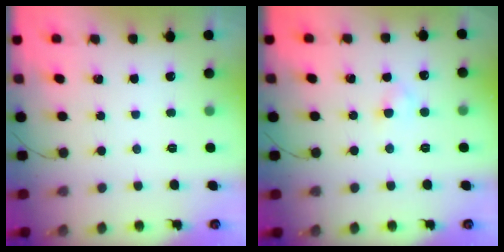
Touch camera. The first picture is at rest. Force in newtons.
{"total": 2.4, "press": 2.1, "slide": 1.2}